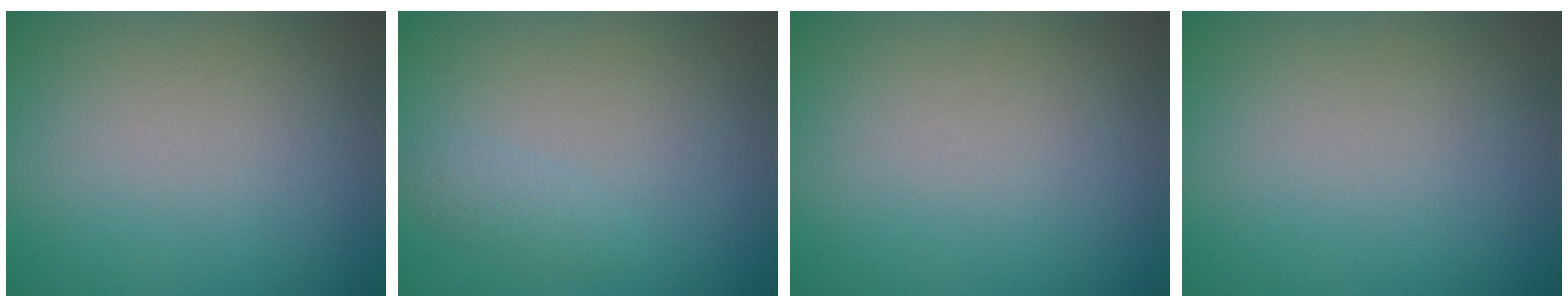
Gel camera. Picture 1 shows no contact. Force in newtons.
{"total": 1.1, "press": 1.1, "slide": 0.0}
{"total": 0.0}
{"total": 0.0}